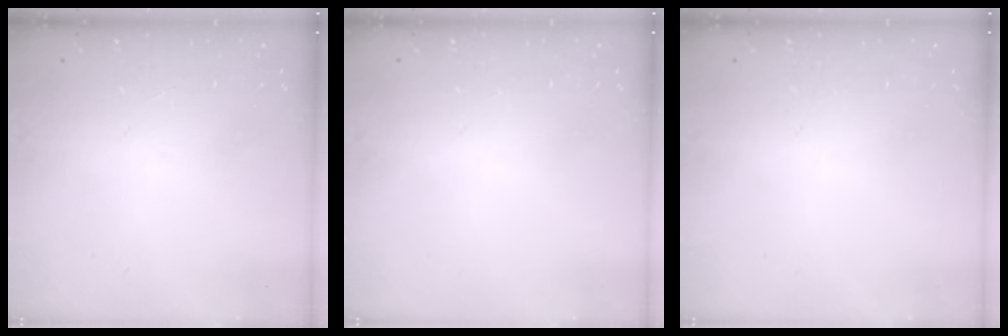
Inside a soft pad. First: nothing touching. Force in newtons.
{"total": 0.0}
{"total": 0.0}